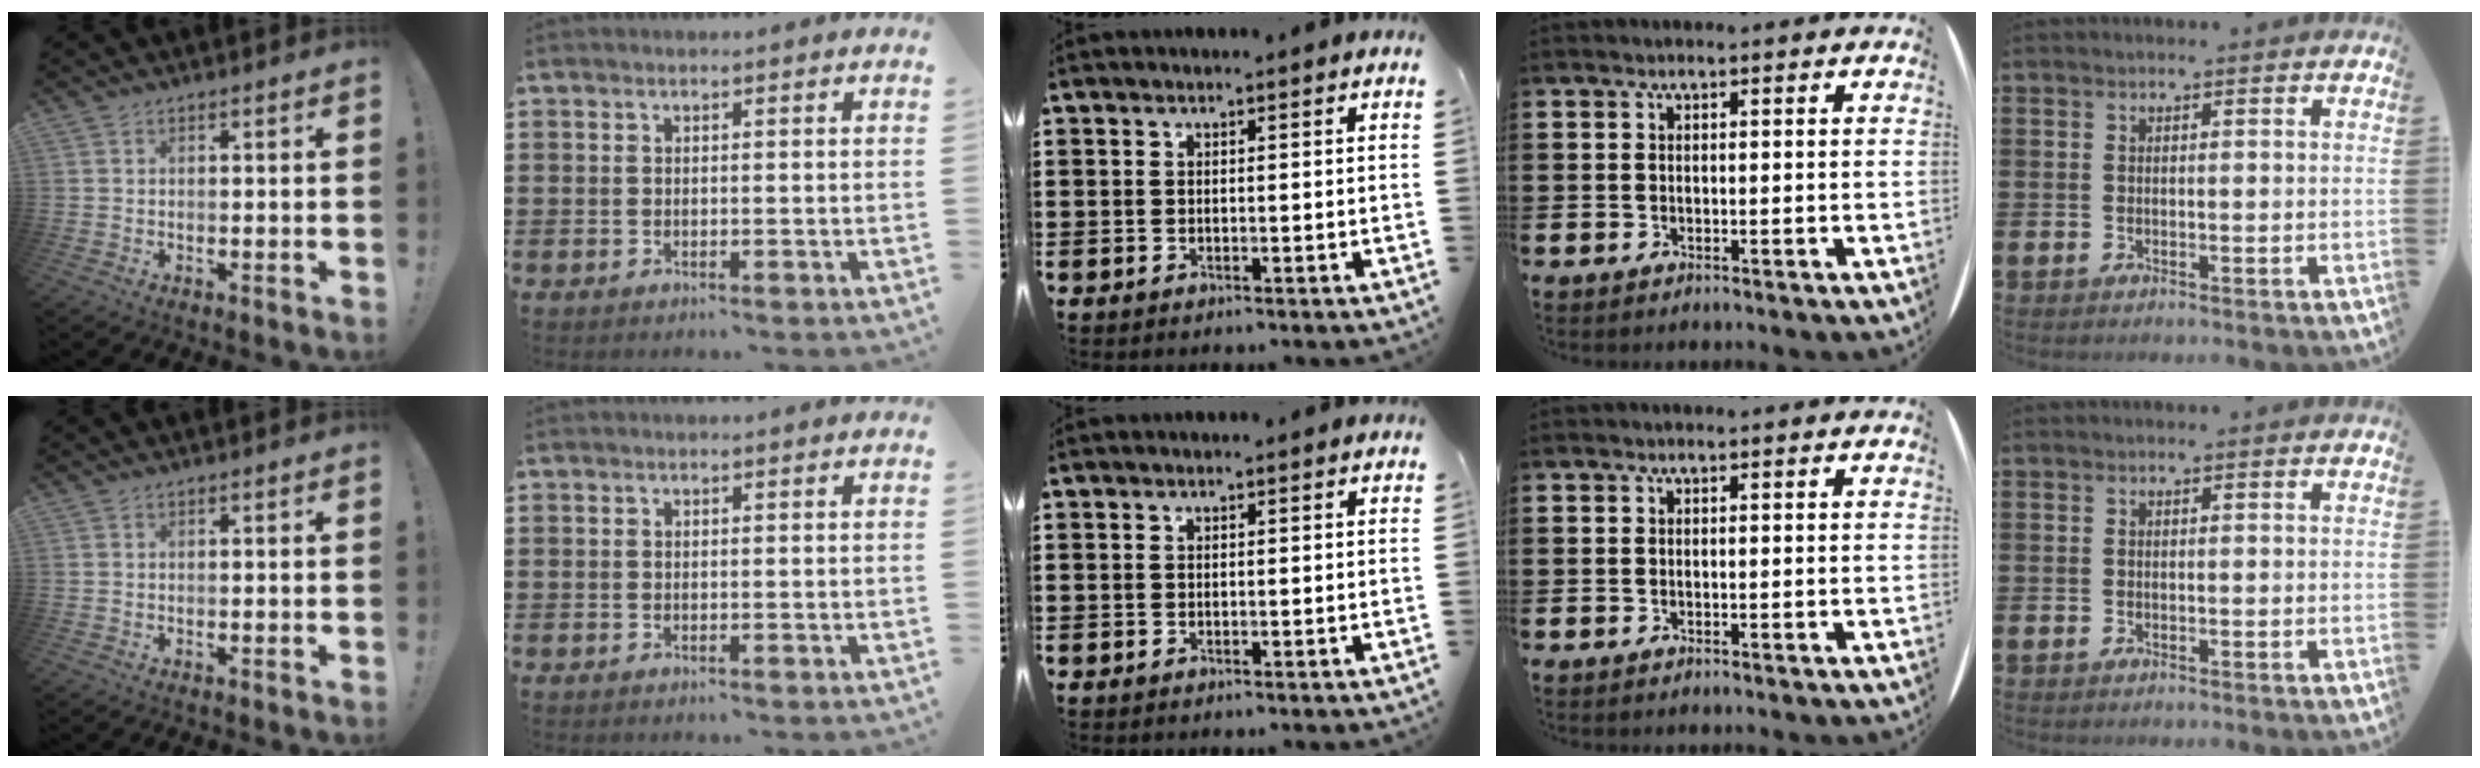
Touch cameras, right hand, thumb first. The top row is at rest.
{}